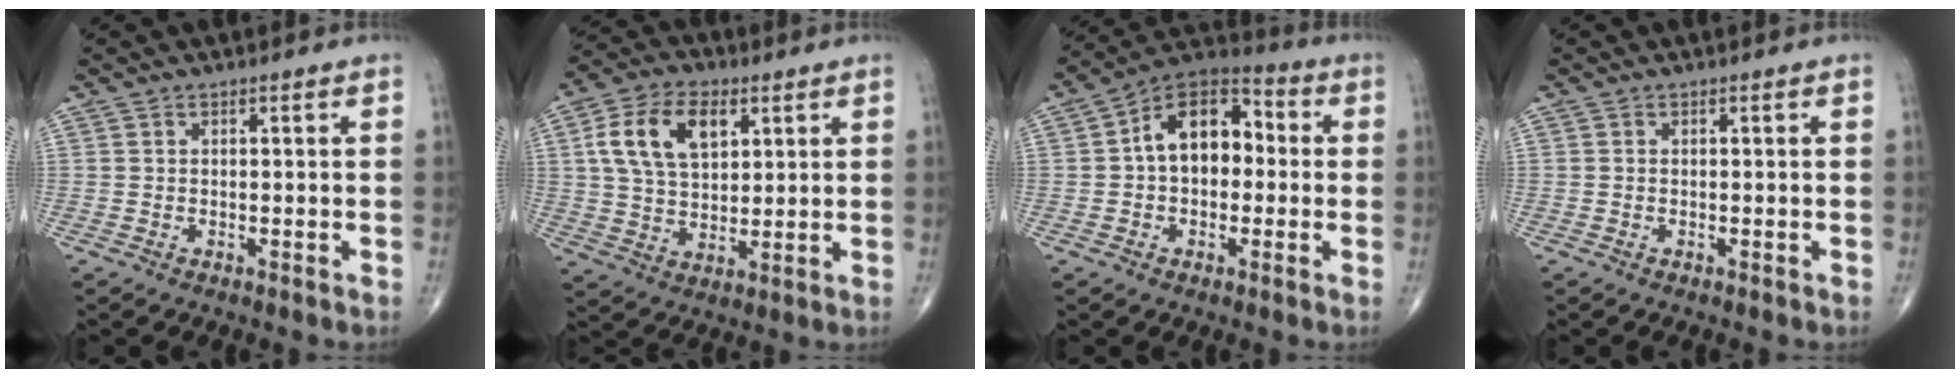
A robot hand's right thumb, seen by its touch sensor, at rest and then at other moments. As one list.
[{"total": 13.0, "force": [4.3, 8.0, 9.3], "torque": [-0.158, -0.001, 0.080]}, {"total": 13.2, "force": [0.7, 8.7, 10.0], "torque": [-0.125, 0.038, -0.006]}, {"total": 0.0}]